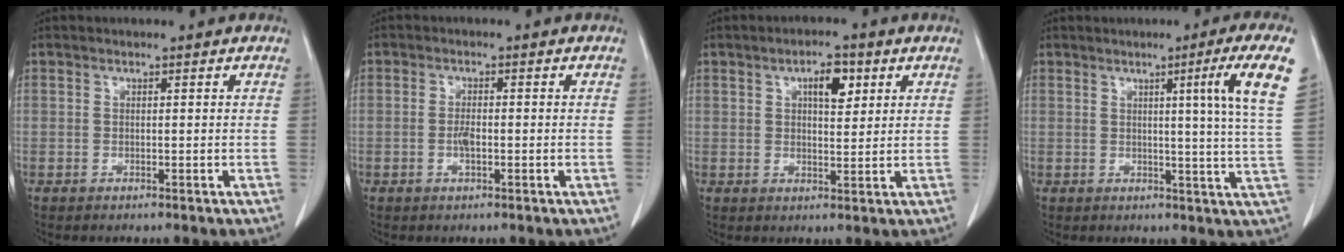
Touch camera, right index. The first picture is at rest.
{"total": 2.1, "force": [-0.5, 0.7, 1.9], "torque": [-0.042, -0.001, -0.009]}
{"total": 5.0, "force": [2.1, 1.9, 4.1], "torque": [-0.066, 0.004, 0.034]}
{"total": 9.6, "force": [3.6, -2.5, 8.5], "torque": [-0.112, -0.009, 0.043]}